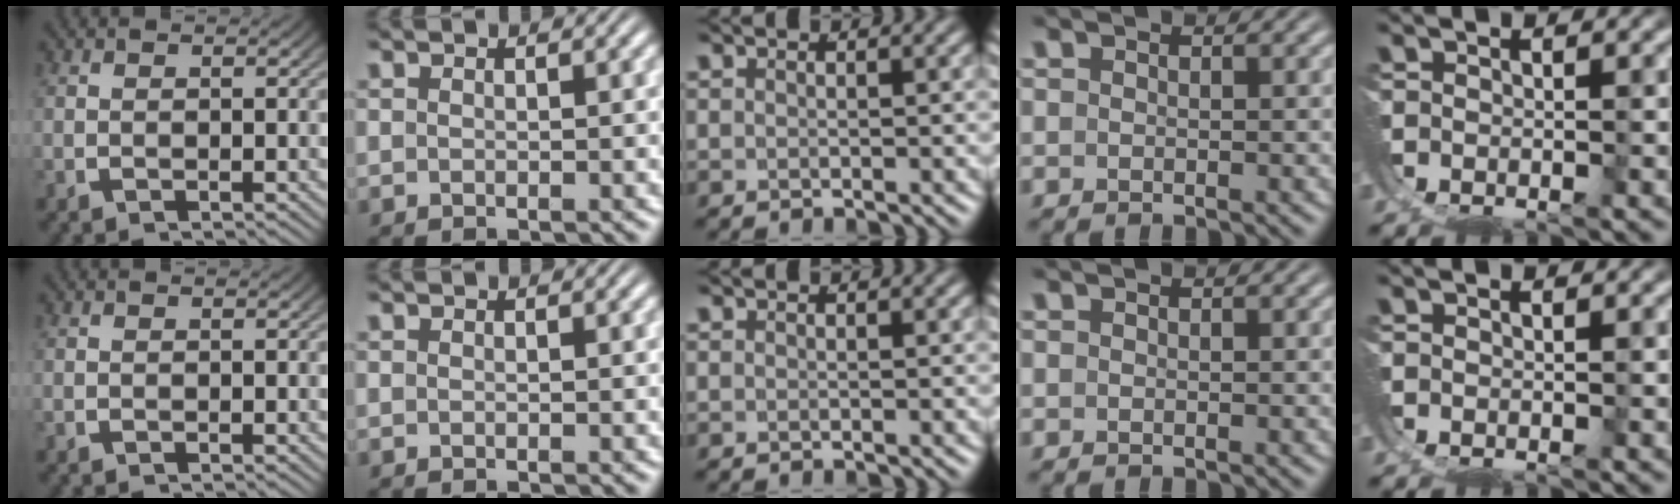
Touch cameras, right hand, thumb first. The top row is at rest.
{}